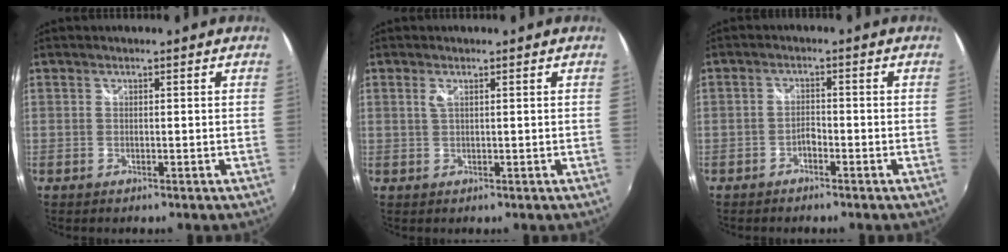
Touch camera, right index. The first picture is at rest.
{"total": 1.1, "force": [0.5, 0.2, 1.0], "torque": [-0.019, 0.000, 0.008]}
{"total": 1.8, "force": [-1.5, 0.7, 0.8], "torque": [-0.015, 0.001, -0.027]}